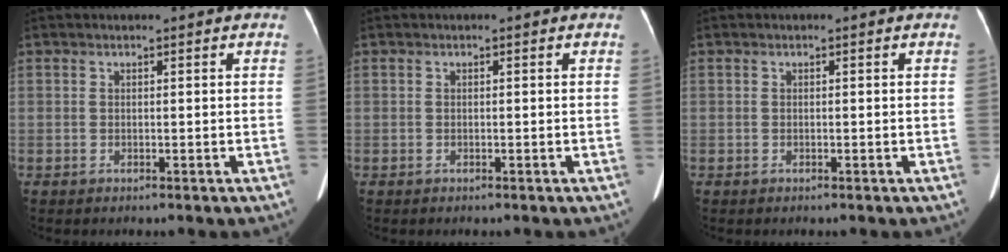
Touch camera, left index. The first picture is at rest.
{"total": 0.0}
{"total": 0.0}